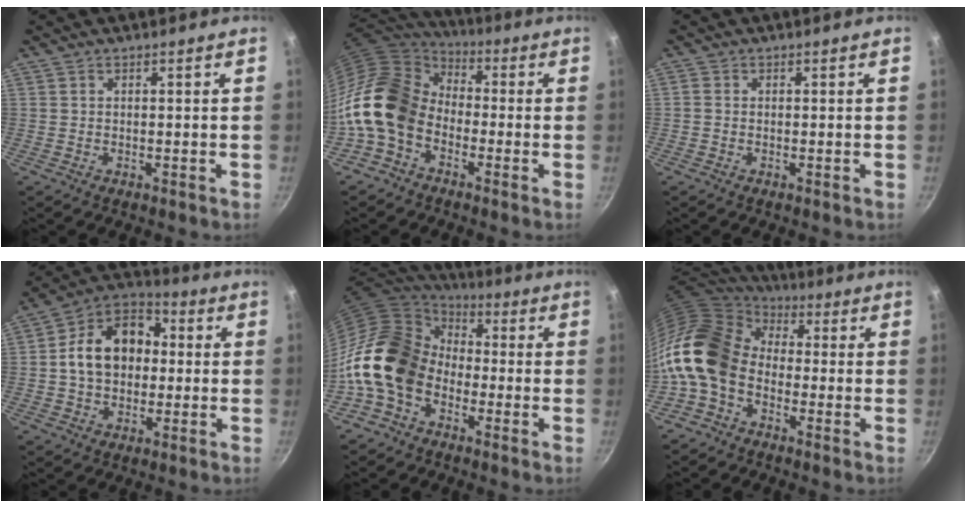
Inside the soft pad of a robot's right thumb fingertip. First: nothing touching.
{"total": 16.2, "force": [-4.0, 11.8, 10.4], "torque": [-0.171, 0.052, -0.103]}
{"total": 0.7, "force": [-0.2, 0.6, 0.3], "torque": [-0.006, 0.002, -0.007]}
{"total": 15.1, "force": [0.5, 11.3, 10.0], "torque": [-0.135, 0.037, -0.012]}
{"total": 17.2, "force": [-4.1, 12.7, 10.9], "torque": [-0.175, 0.054, -0.101]}
{"total": 16.1, "force": [-2.2, 11.6, 11.0], "torque": [-0.195, 0.042, -0.066]}